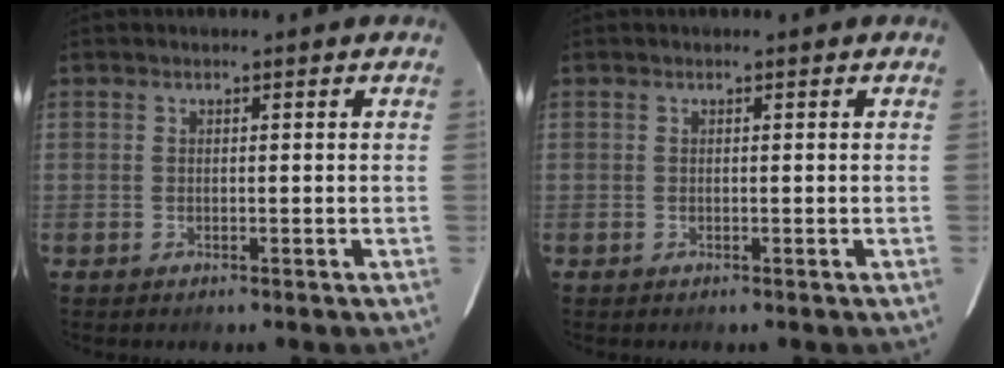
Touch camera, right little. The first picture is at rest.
{"total": 0.0}